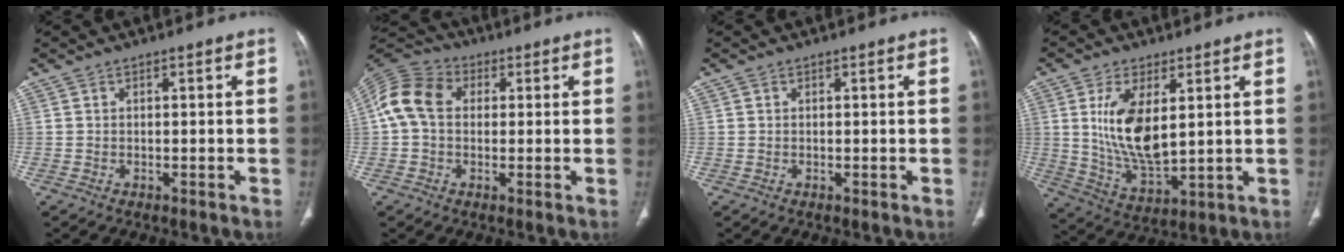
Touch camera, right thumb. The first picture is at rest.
{"total": 10.0, "force": [1.4, 7.5, 6.5], "torque": [-0.128, 0.029, 0.015]}
{"total": 0.0}
{"total": 12.8, "force": [3.0, 6.1, 10.9], "torque": [-0.200, -0.026, 0.071]}